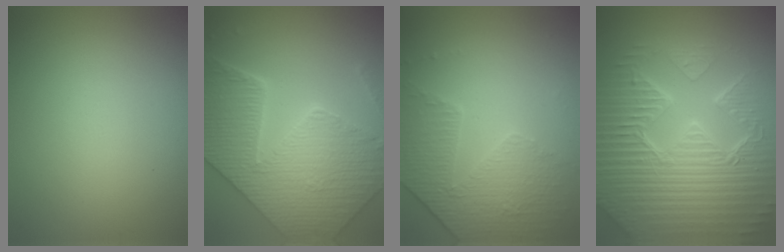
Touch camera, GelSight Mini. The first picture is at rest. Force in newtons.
{"total": 8.6, "press": 7.0, "slide": 5.1}
{"total": 4.6, "press": 3.3, "slide": 3.3}
{"total": 9.8, "press": 6.9, "slide": 7.0}